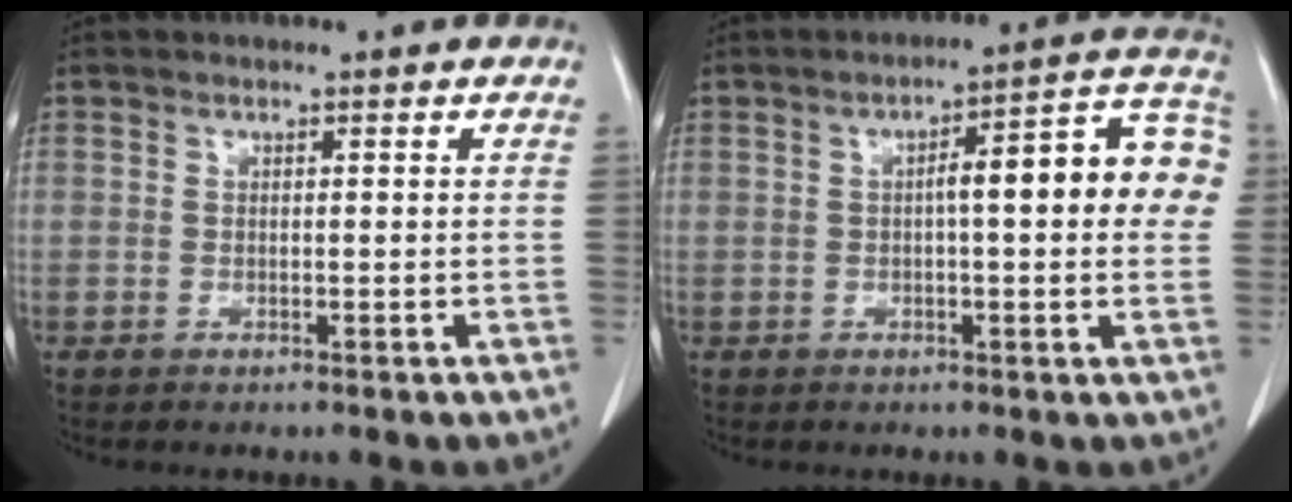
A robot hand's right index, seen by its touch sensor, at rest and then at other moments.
{"total": 12.4, "force": [1.0, 2.6, 12.1], "torque": [-0.153, 0.040, 0.007]}